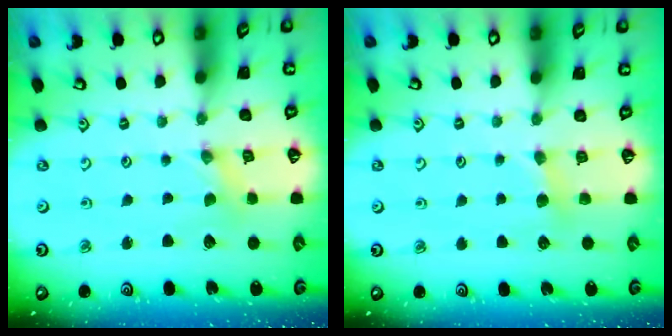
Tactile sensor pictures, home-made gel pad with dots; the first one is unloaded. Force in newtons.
{"total": 5.0, "press": 5.0, "slide": 0.7}